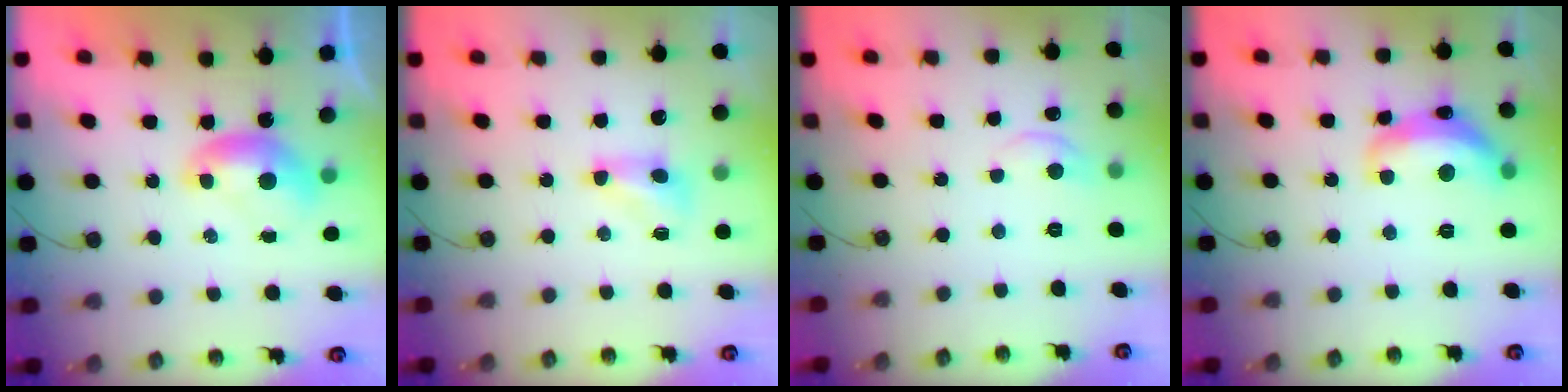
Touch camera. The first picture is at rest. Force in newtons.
{"total": 2.8, "press": 2.8, "slide": 0.6}
{"total": 1.4, "press": 1.3, "slide": 0.7}
{"total": 8.9, "press": 8.9, "slide": 0.9}